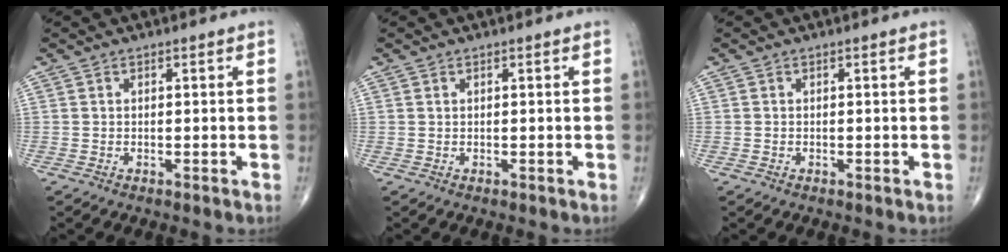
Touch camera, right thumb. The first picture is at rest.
{"total": 0.0}
{"total": 0.0}